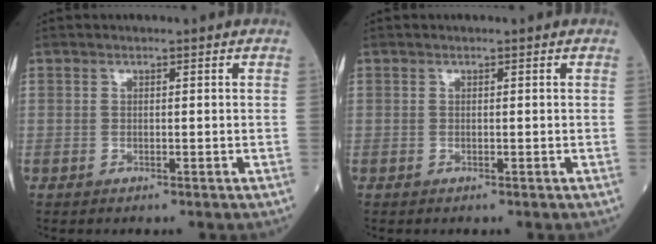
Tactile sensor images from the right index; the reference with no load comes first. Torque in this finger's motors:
{"motor_torque": [0.00, -0.01, 0.05, 0.01]}